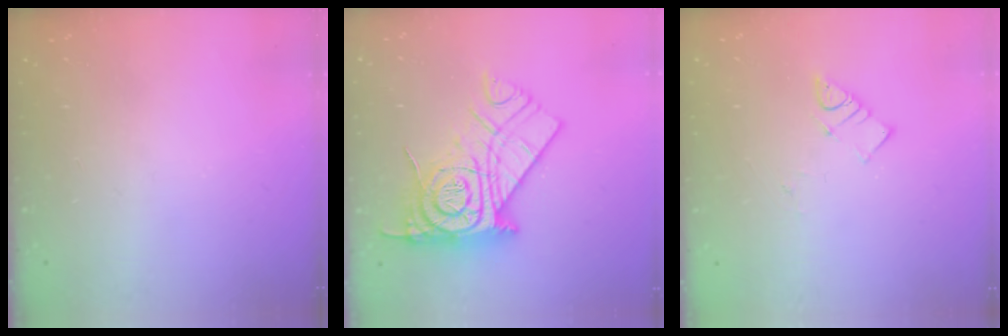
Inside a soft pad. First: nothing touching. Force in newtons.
{"total": 19.7, "press": 19.6, "slide": 1.7}
{"total": 3.9, "press": 3.9, "slide": 0.5}